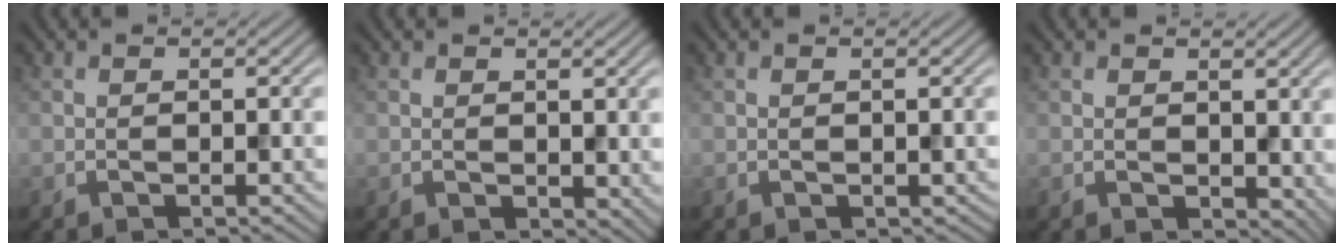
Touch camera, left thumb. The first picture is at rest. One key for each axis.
{"total": 1.7, "fx": 0.6, "fy": 1.2, "fz": 1.1, "tx": -0.018, "ty": -0.007, "tz": 0.015}
{"total": 0.0}
{"total": 3.1, "fx": 1.0, "fy": 2.2, "fz": 2.0, "tx": -0.037, "ty": -0.010, "tz": 0.022}